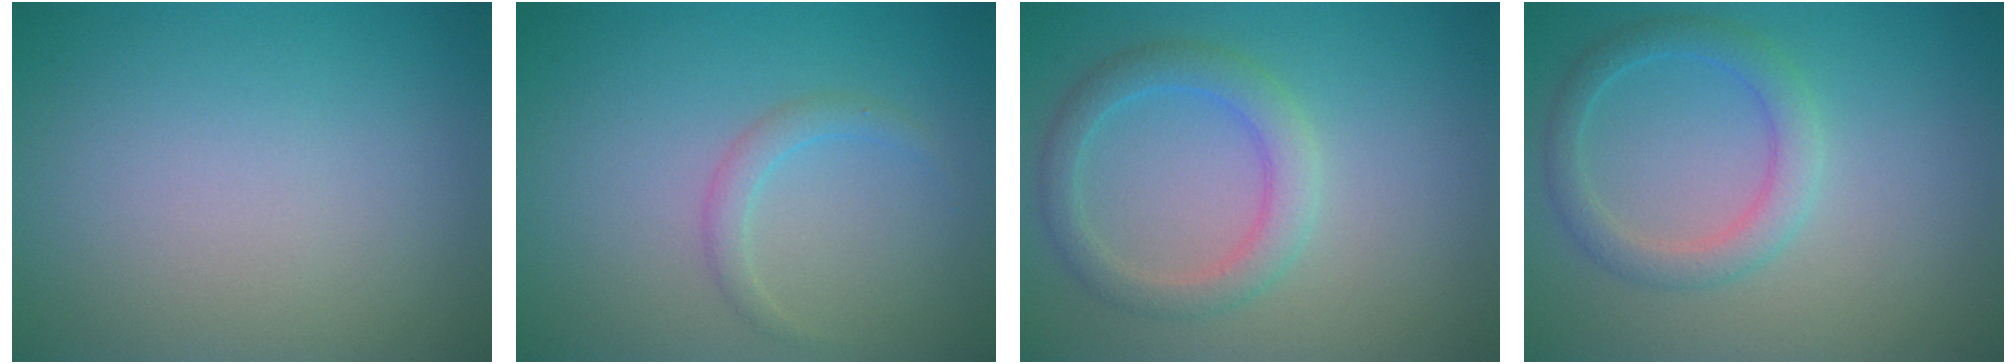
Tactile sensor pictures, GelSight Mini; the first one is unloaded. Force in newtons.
{"total": 1.4, "press": 1.4, "slide": 0.1}
{"total": 3.1, "press": 3.1, "slide": 0.1}
{"total": 2.7, "press": 2.7, "slide": 0.1}